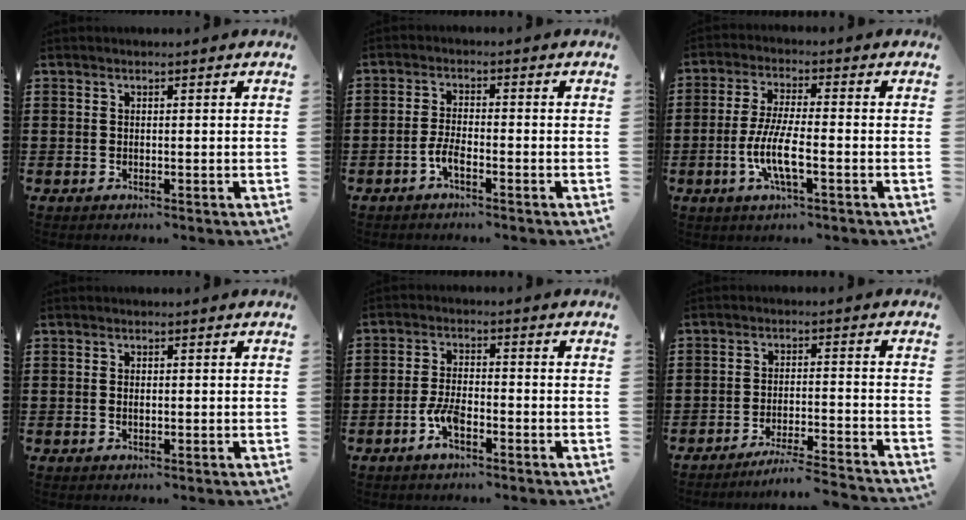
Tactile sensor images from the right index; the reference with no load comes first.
{"total": 2.7, "force": [-1.5, 0.5, 2.2], "torque": [-0.053, -0.002, -0.032]}
{"total": 7.2, "force": [-2.5, 1.4, 6.6], "torque": [-0.146, -0.013, -0.052]}
{"total": 0.9, "force": [0.0, 0.4, 0.8], "torque": [-0.015, 0.001, -0.001]}
{"total": 4.8, "force": [-2.5, 1.8, 3.7], "torque": [-0.091, -0.004, -0.051]}
{"total": 4.7, "force": [-4.4, -0.7, 1.5], "torque": [-0.033, -0.016, -0.088]}